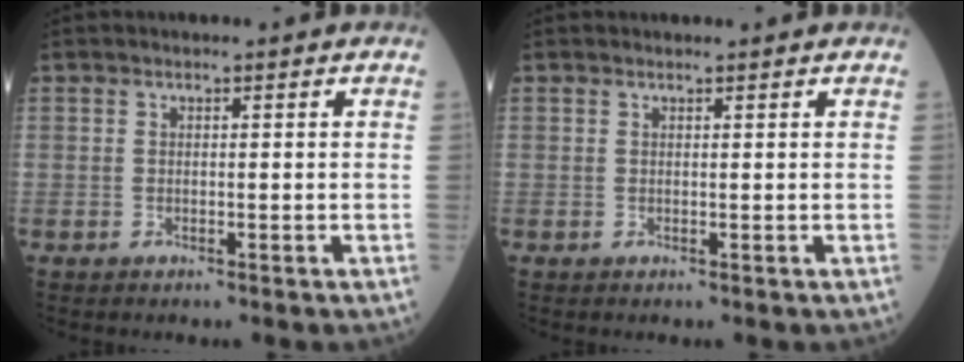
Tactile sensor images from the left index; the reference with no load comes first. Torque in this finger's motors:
{"motor_torque": [0.06, -0.03, -0.03, 0.01]}